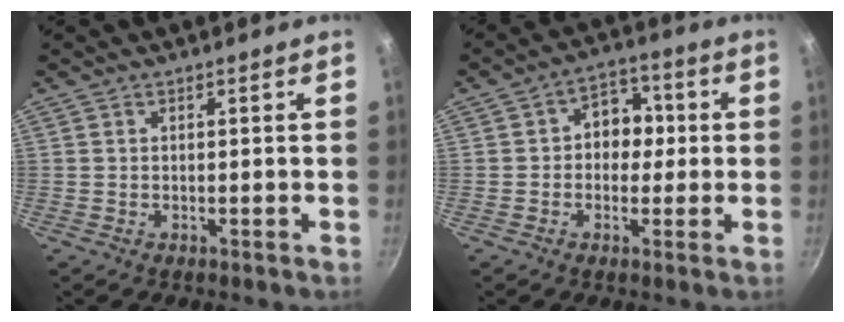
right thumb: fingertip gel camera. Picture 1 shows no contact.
{"total": 7.7, "force": [0.3, 6.2, 4.5], "torque": [-0.009, 0.016, -0.006]}